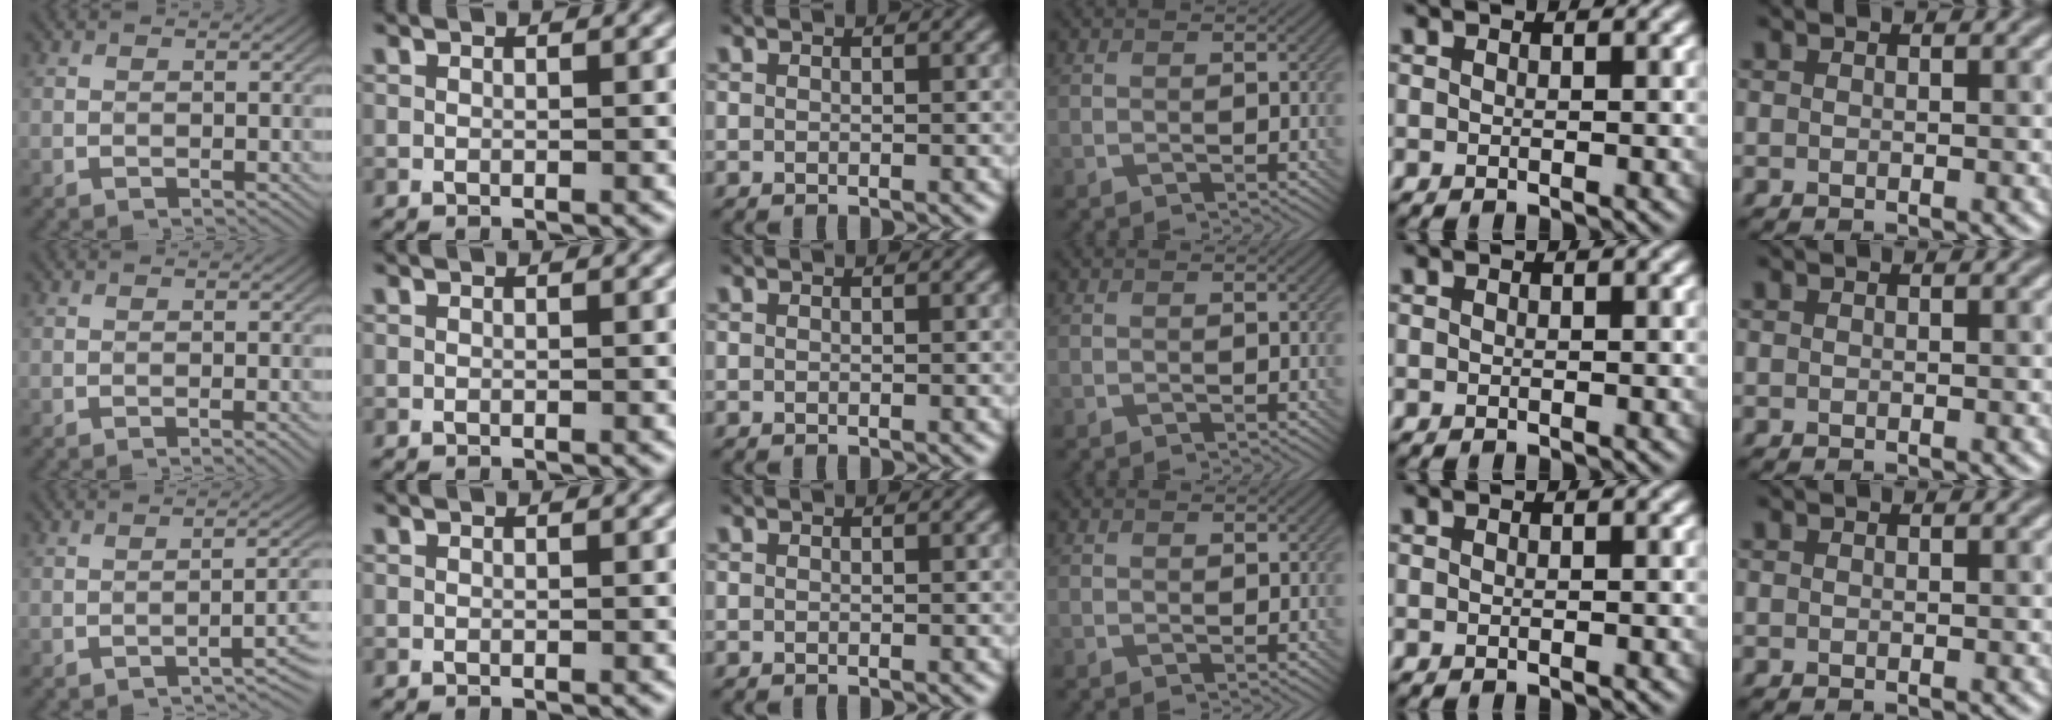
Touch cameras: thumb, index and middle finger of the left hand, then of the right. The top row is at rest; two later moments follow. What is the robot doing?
{"motion": "screw", "object": "bottle cap"}